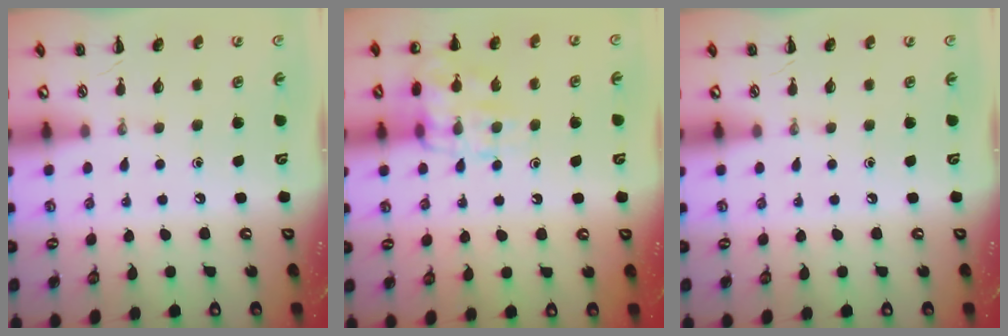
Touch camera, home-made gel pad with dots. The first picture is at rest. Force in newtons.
{"total": 14.4, "press": 14.4, "slide": 1.1}
{"total": 0.0}